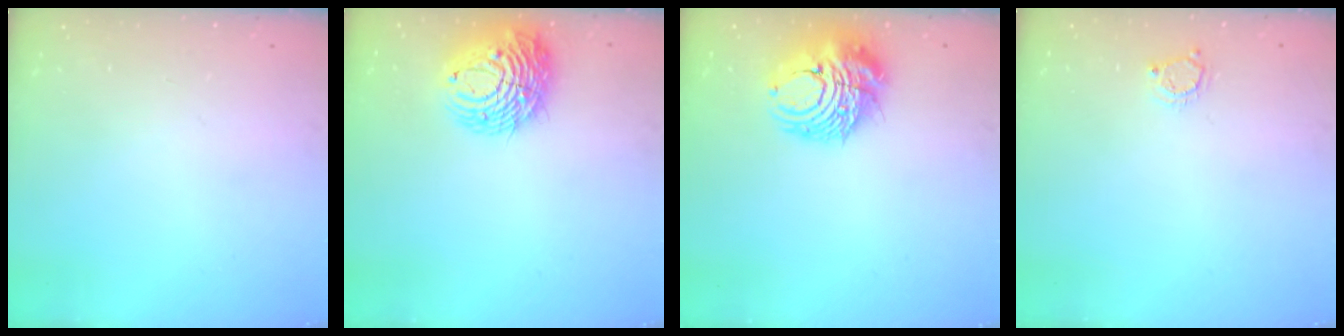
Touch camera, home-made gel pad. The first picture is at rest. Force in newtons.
{"total": 13.2, "press": 13.1, "slide": 1.5}
{"total": 11.2, "press": 11.1, "slide": 1.5}
{"total": 4.1, "press": 4.0, "slide": 0.5}